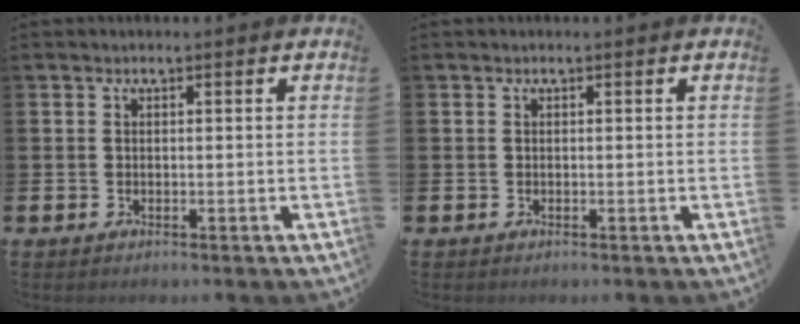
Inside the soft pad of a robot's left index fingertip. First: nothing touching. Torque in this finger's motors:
{"motor_torque": [0.00, 0.00, 0.04, -0.01]}